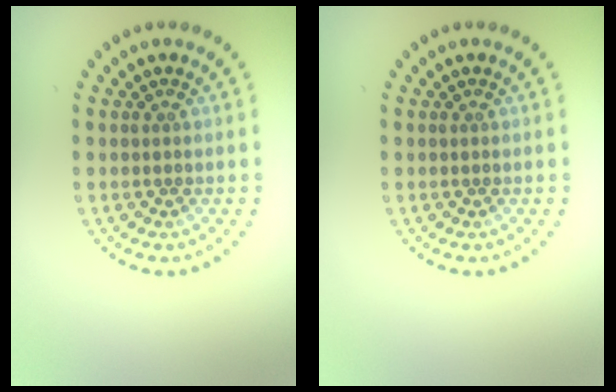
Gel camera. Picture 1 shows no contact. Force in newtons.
{"total": 0.0}